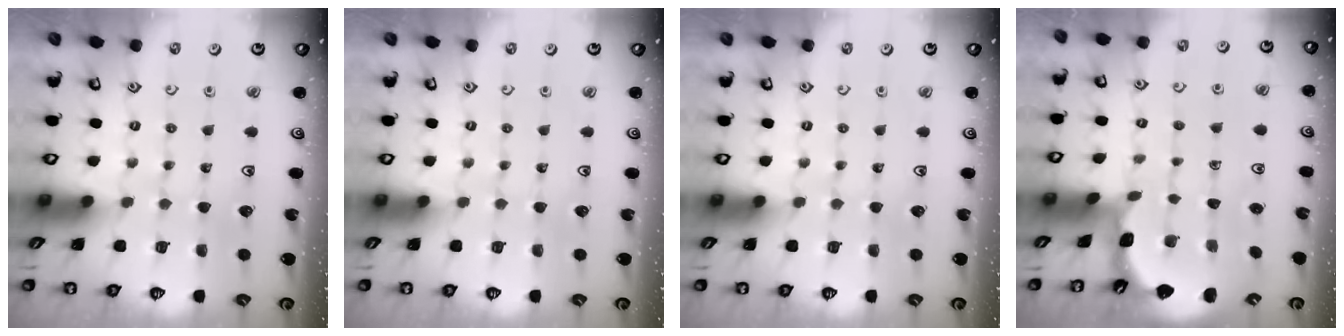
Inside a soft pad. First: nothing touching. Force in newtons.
{"total": 0.0}
{"total": 0.0}
{"total": 1.1, "press": 1.1, "slide": 0.1}